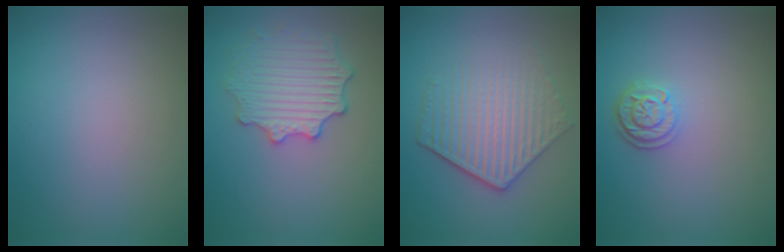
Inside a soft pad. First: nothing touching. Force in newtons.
{"total": 3.6, "press": 3.6, "slide": 0.6}
{"total": 5.5, "press": 4.2, "slide": 3.6}
{"total": 2.4, "press": 2.1, "slide": 1.2}